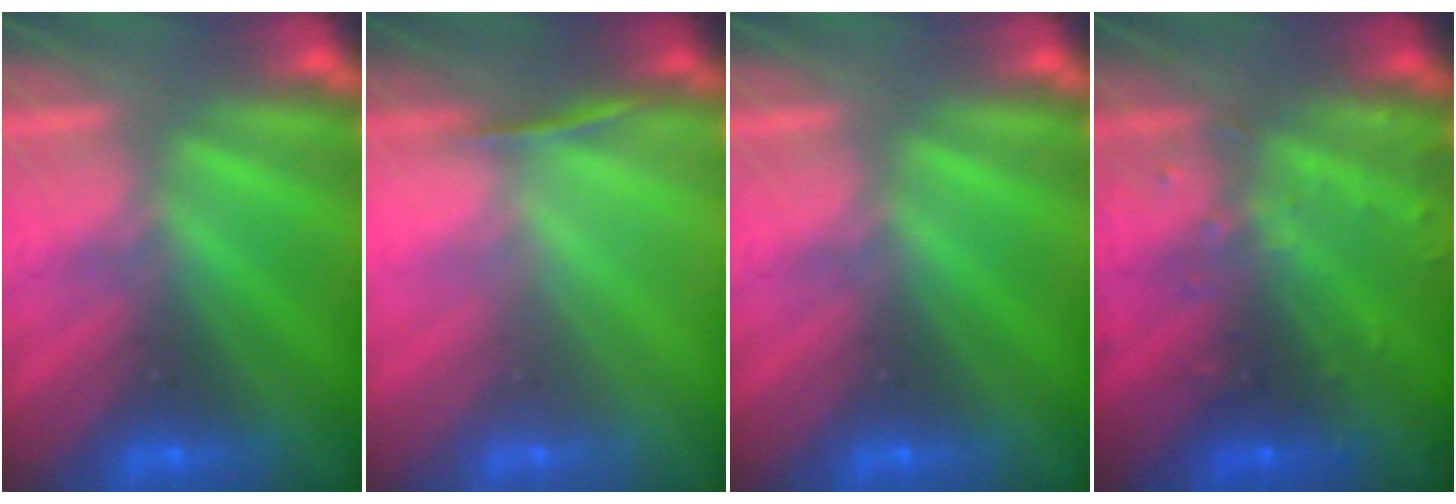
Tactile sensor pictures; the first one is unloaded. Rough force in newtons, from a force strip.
{"total": 1.3}
{"total": 0.0}
{"total": 3.2}